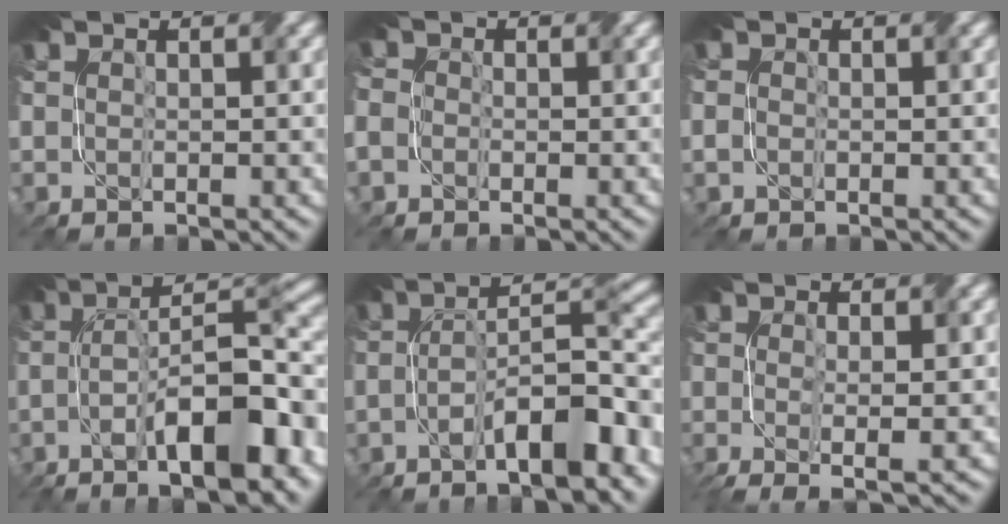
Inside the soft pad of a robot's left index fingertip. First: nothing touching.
{"total": 2.5, "force": [-0.3, 2.2, 1.1], "torque": [-0.019, 0.009, -0.015]}
{"total": 0.9, "force": [-0.2, 0.8, 0.4], "torque": [-0.010, -0.001, -0.005]}
{"total": 13.0, "force": [-5.8, 4.0, 11.0], "torque": [-0.168, 0.008, -0.094]}
{"total": 9.5, "force": [-4.9, 2.6, 7.7], "torque": [-0.112, 0.016, -0.086]}
{"total": 3.6, "force": [-0.6, 0.9, 3.5], "torque": [-0.058, -0.008, -0.010]}